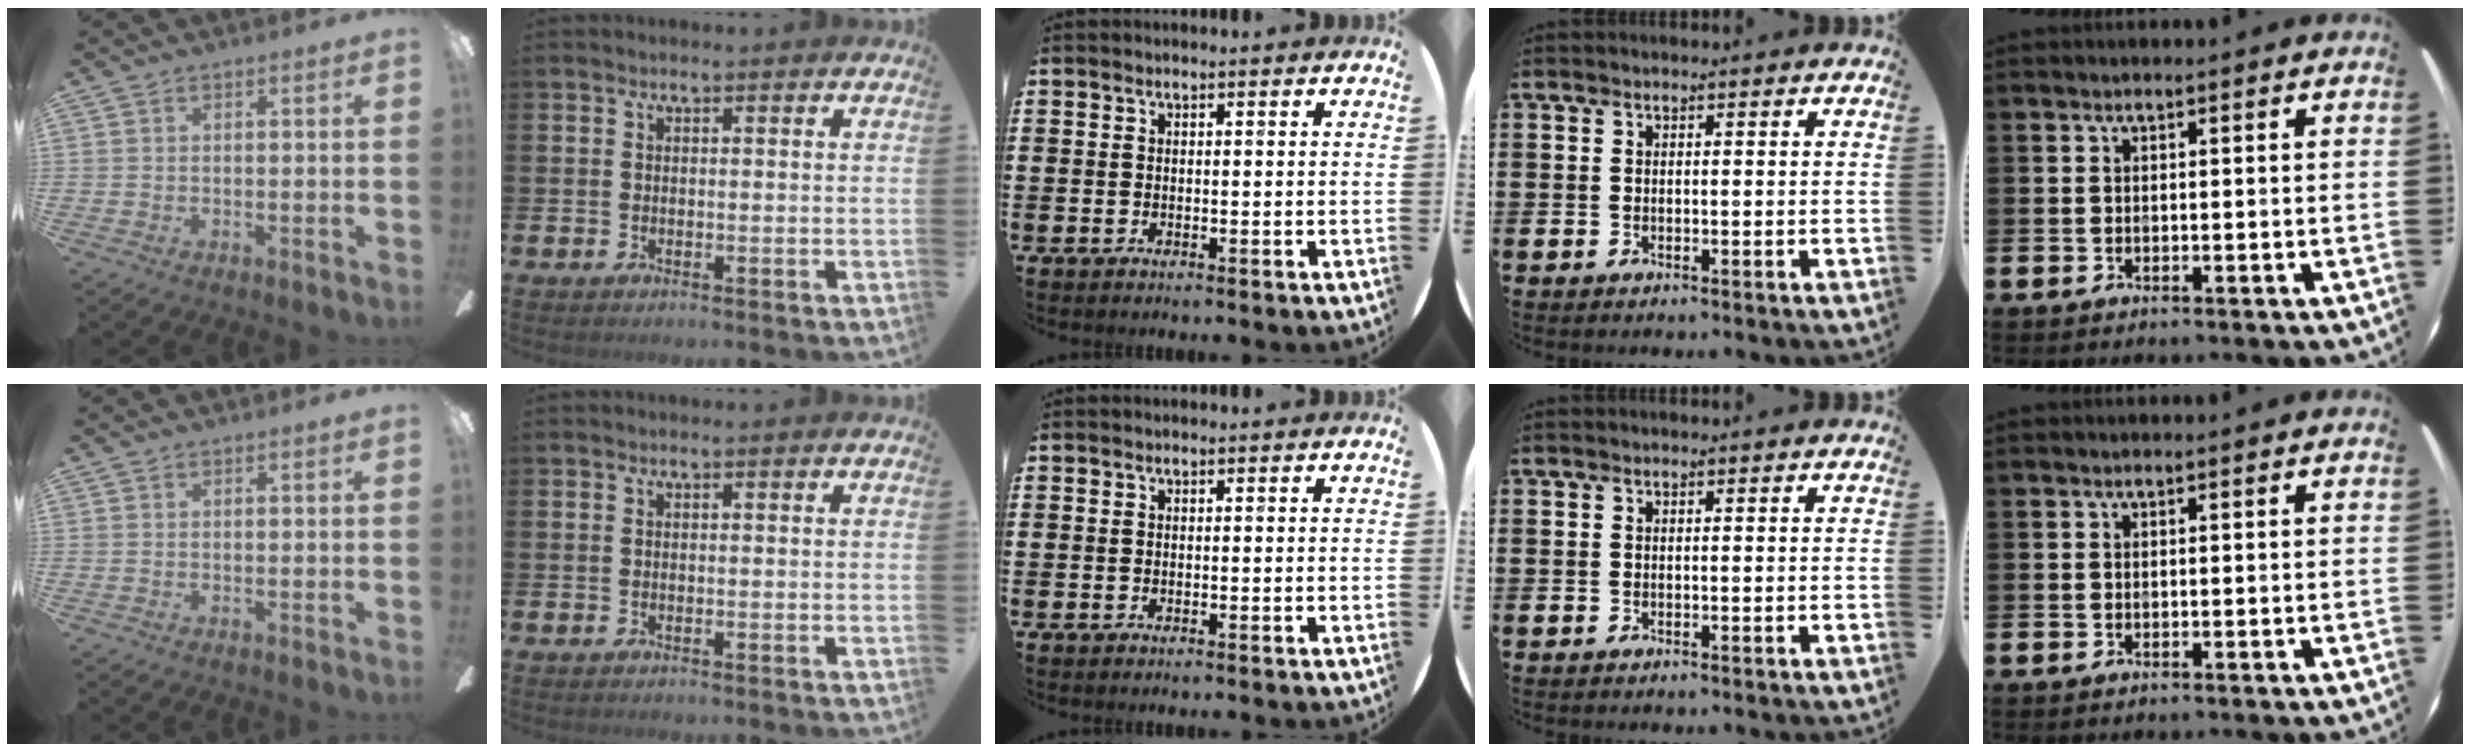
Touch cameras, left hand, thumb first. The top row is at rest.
{}